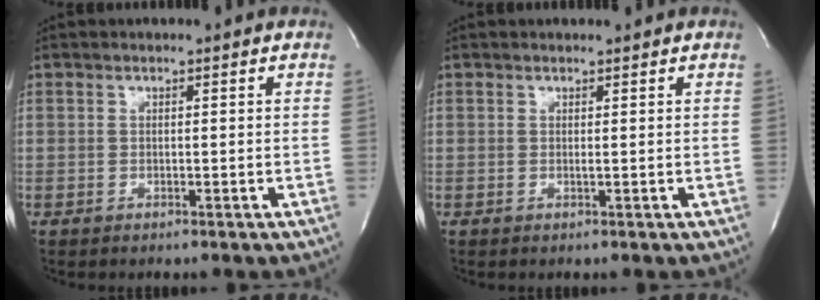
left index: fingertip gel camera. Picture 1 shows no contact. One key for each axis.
{"total": 0.6, "fx": 0.5, "fy": -0.1, "fz": 0.4, "tx": -0.009, "ty": -0.003, "tz": 0.005}